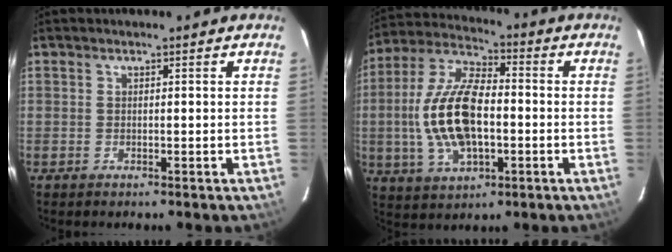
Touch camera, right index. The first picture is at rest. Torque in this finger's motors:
{"motor_torque": [1.38, -0.76, 0.59, 0.14]}